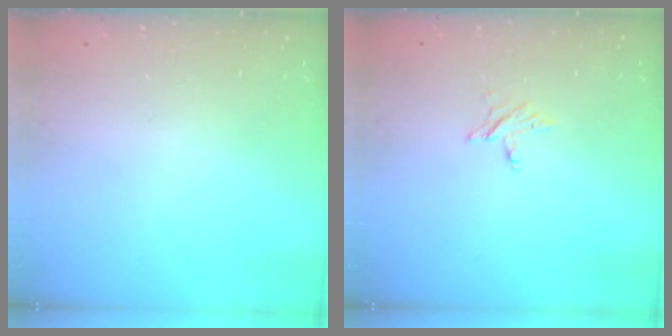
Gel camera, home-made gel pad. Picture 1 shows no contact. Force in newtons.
{"total": 2.4, "press": 2.4, "slide": 0.2}